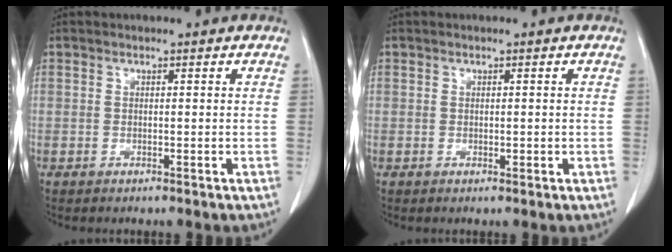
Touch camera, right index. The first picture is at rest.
{"total": 0.7, "force": [0.0, 0.5, 0.5], "torque": [-0.003, 0.001, 0.002]}